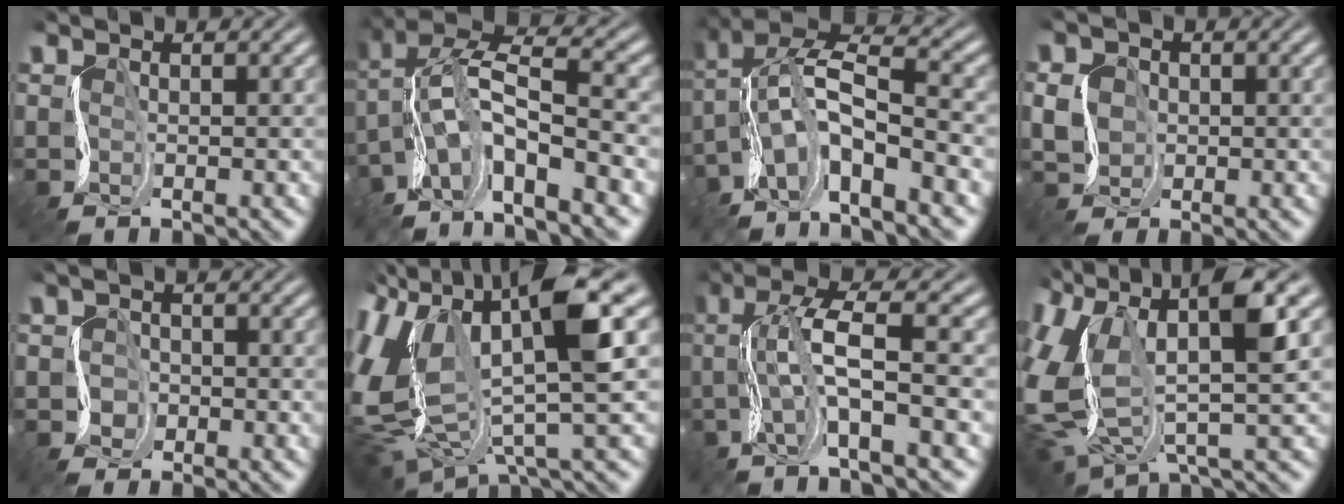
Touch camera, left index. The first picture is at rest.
{"total": 7.5, "force": [-4.9, 1.0, 5.6], "torque": [-0.090, 0.005, -0.096]}
{"total": 7.0, "force": [-4.9, 0.9, 4.9], "torque": [-0.081, 0.001, -0.098]}
{"total": 2.3, "force": [-1.8, 1.3, 0.3], "torque": [-0.010, -0.017, -0.023]}
{"total": 2.3, "force": [-2.2, 0.8, 0.0], "torque": [0.007, -0.018, -0.032]}
{"total": 10.1, "force": [-0.5, 4.7, 9.0], "torque": [-0.185, -0.029, 0.000]}
{"total": 6.0, "force": [-1.4, 0.3, 5.8], "torque": [-0.089, -0.003, -0.031]}
{"total": 11.0, "force": [0.0, 6.0, 9.2], "torque": [-0.209, -0.029, 0.014]}